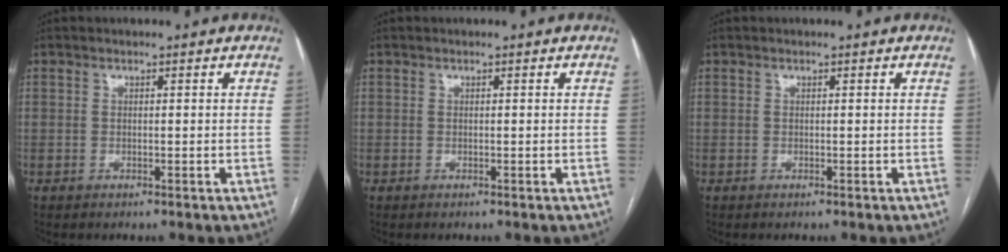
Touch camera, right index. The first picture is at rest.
{"total": 0.0}
{"total": 0.0}